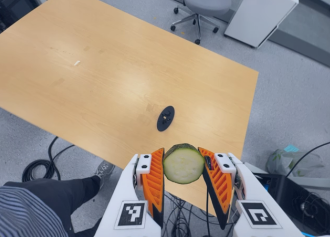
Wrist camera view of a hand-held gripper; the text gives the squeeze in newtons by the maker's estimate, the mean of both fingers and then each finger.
{"total": 9.2, "left": 8.7, "right": 9.7}